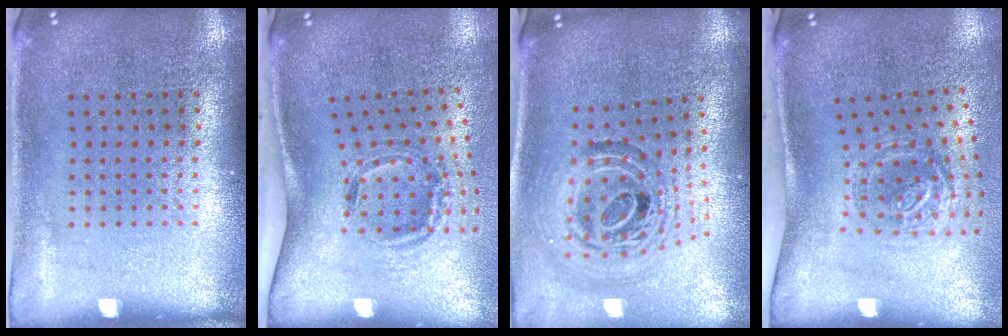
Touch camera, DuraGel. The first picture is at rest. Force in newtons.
{"total": 1.9, "press": 1.2, "slide": 1.4}
{"total": 1.8, "press": 1.5, "slide": 0.9}
{"total": 1.9, "press": 1.3, "slide": 1.5}